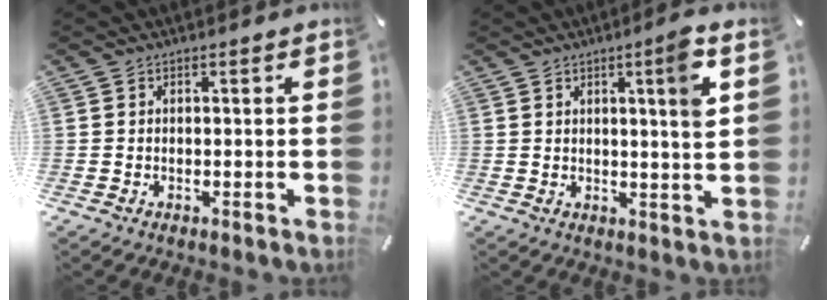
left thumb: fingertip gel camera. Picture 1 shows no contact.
{"total": 7.2, "force": [2.9, 0.0, 6.6], "torque": [-0.088, -0.014, 0.034]}